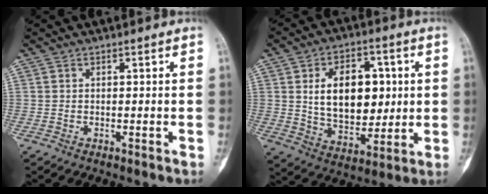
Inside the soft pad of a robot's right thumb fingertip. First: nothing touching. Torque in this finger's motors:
{"motor_torque": [-0.20, 1.53, 0.44, -0.14, 0.33]}